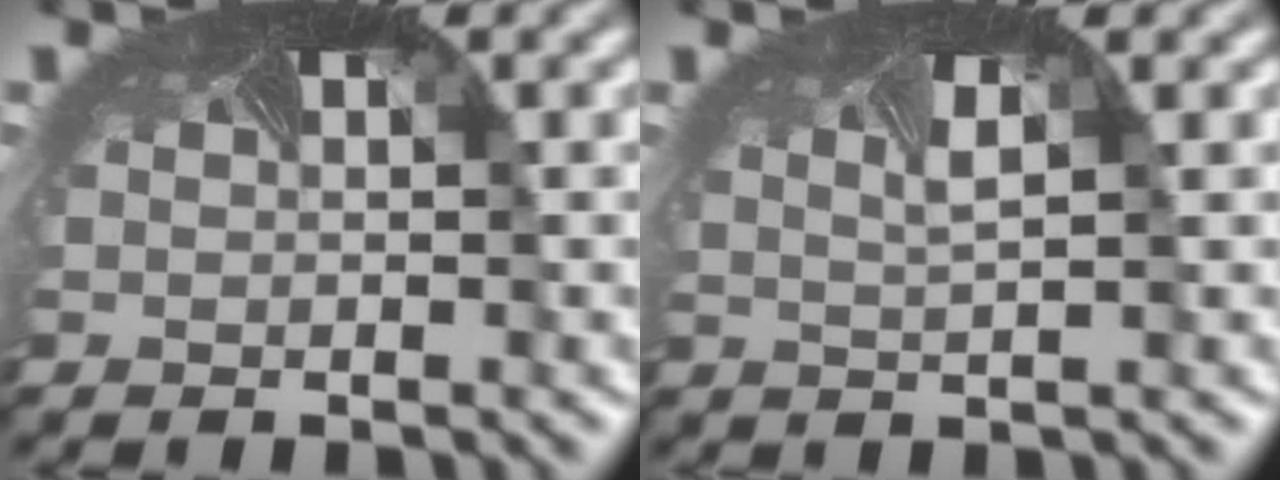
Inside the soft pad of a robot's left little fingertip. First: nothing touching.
{"total": 1.0, "force": [0.2, 0.1, 1.0], "torque": [-0.023, -0.007, 0.008]}